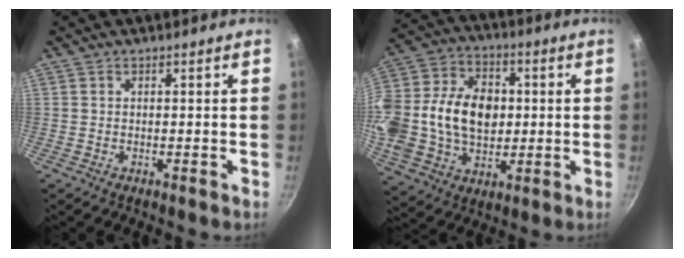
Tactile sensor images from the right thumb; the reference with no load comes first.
{"total": 26.1, "force": [0.9, 18.9, 18.0], "torque": [-0.364, 0.033, 0.015]}